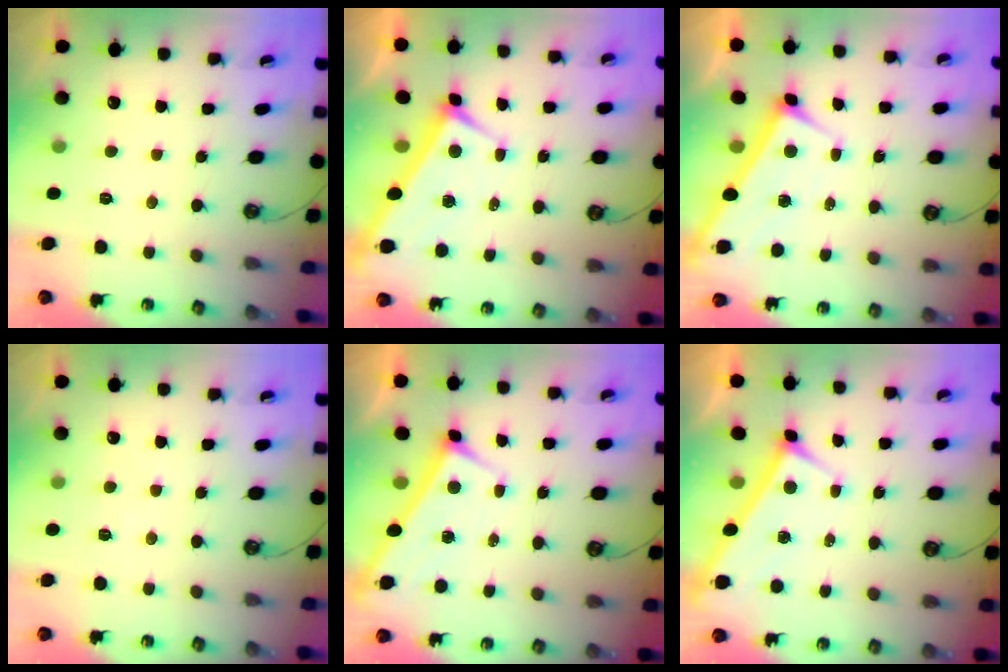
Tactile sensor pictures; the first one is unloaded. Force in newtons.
{"total": 3.9, "press": 3.8, "slide": 0.7}
{"total": 2.9, "press": 2.9, "slide": 0.1}
{"total": 2.5, "press": 2.5, "slide": 0.3}
{"total": 2.9, "press": 2.9, "slide": 0.3}
{"total": 4.5, "press": 4.5, "slide": 0.2}